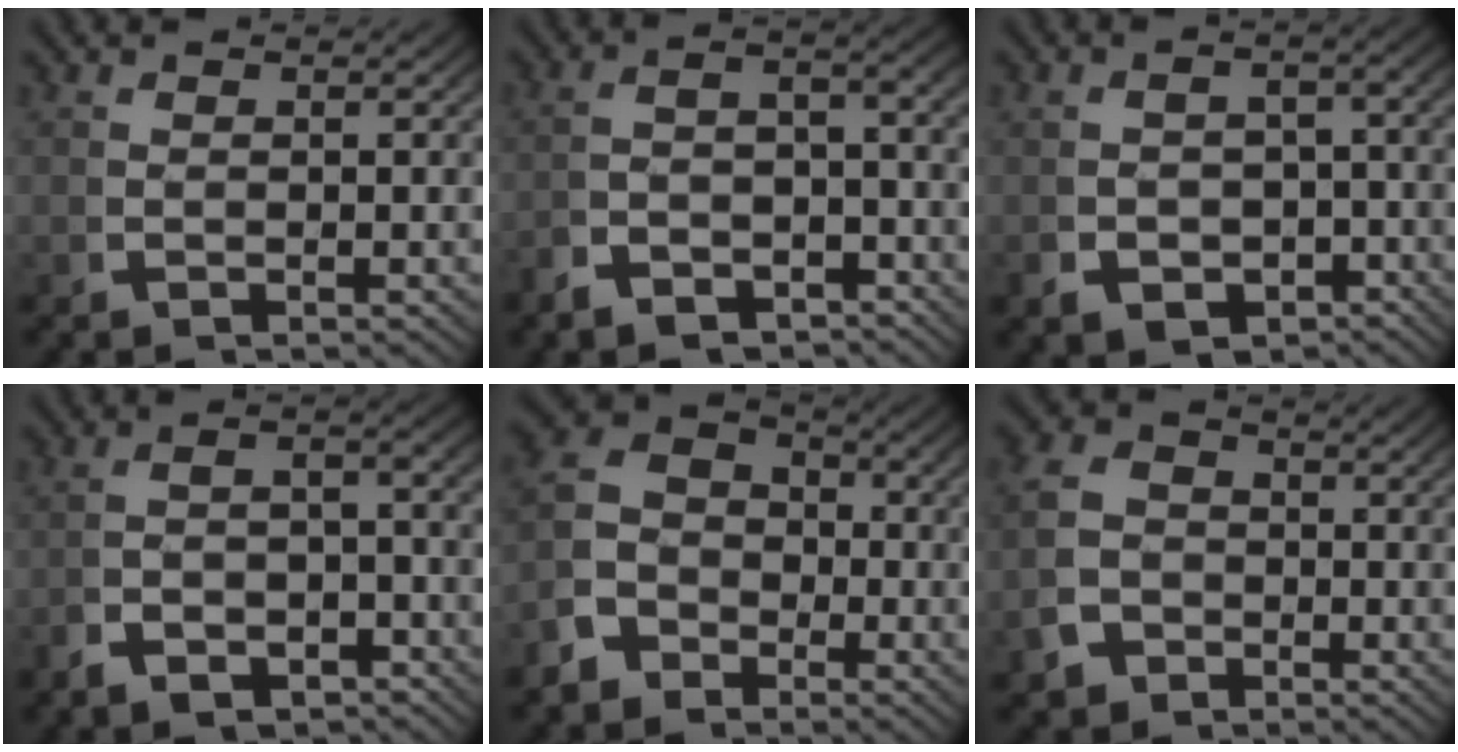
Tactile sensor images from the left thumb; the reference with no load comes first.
{"total": 4.1, "force": [-2.2, 2.0, 2.8], "torque": [-0.042, 0.001, -0.038]}
{"total": 5.5, "force": [-2.2, 3.8, 3.3], "torque": [-0.050, -0.025, -0.023]}
{"total": 4.0, "force": [-2.1, 2.0, 2.8], "torque": [-0.043, 0.000, -0.034]}
{"total": 9.3, "force": [-0.4, 7.6, 5.3], "torque": [-0.075, 0.007, -0.025]}
{"total": 5.1, "force": [-1.3, 4.5, 1.8], "torque": [-0.037, -0.013, -0.020]}